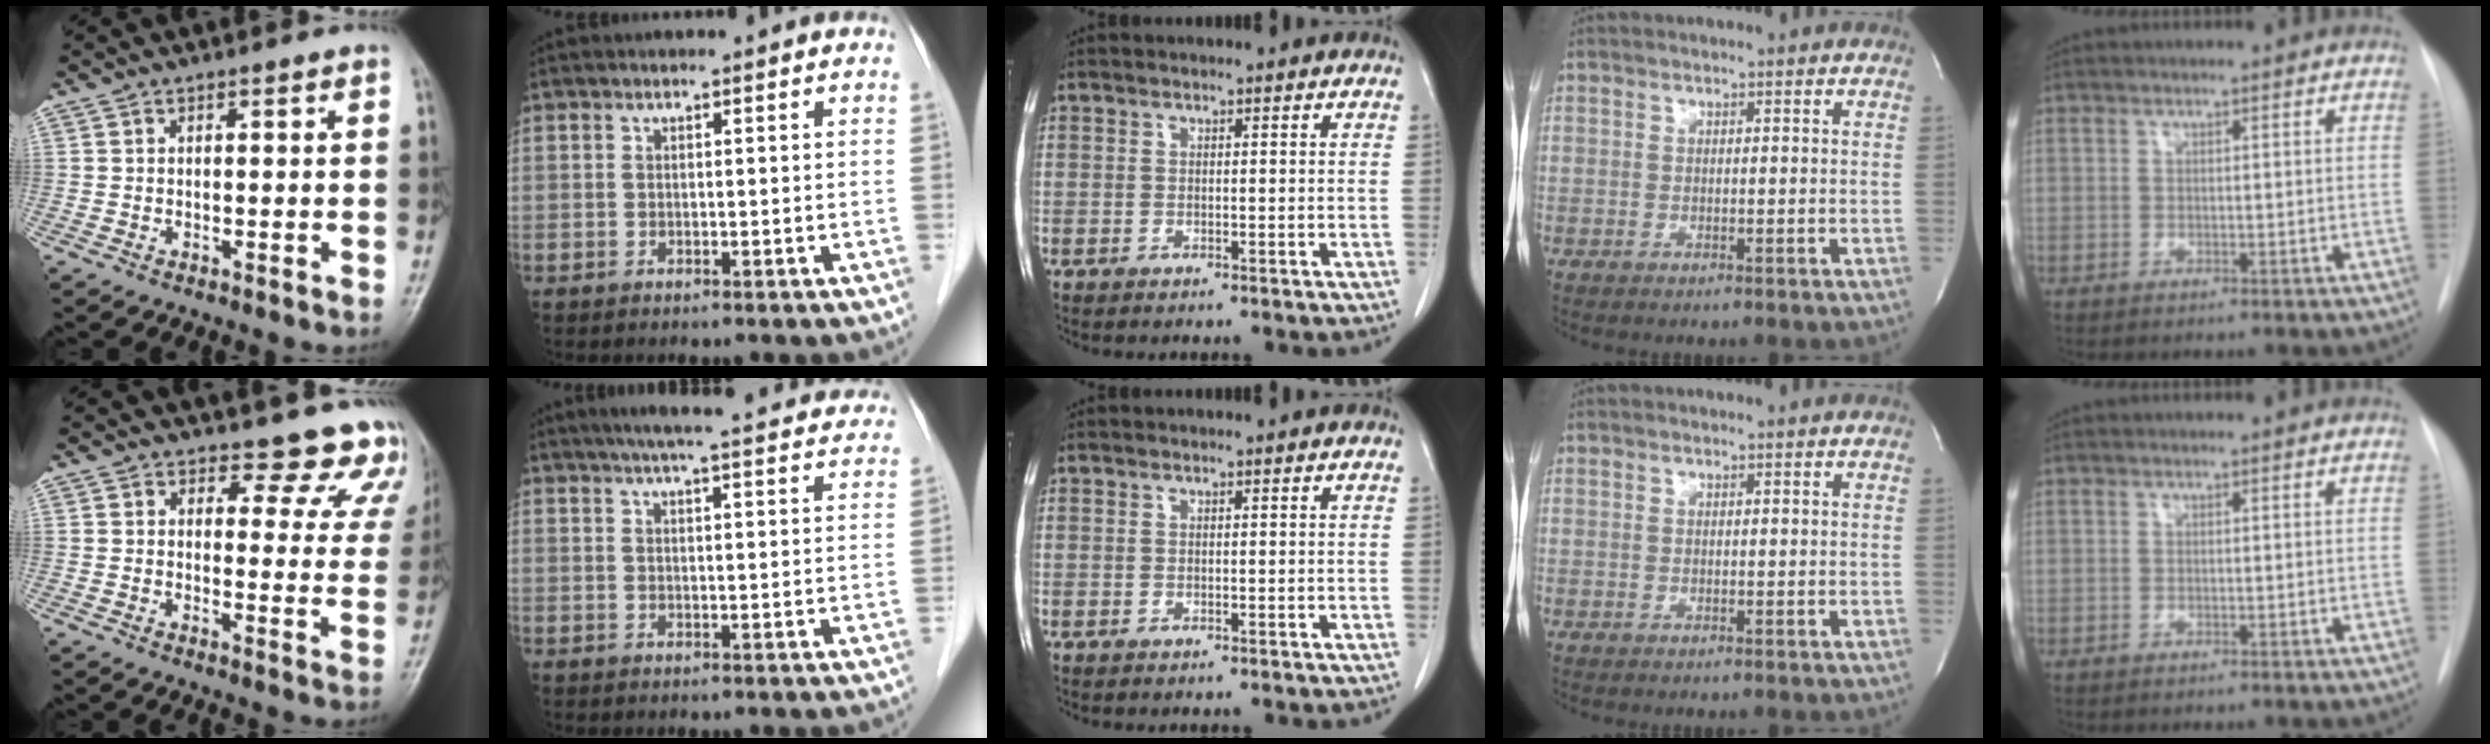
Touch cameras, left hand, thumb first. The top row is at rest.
{"thumb": {"total": 12.5, "force": [11.6, 4.7, 1.0], "torque": [0.045, -0.093, 0.100]}, "index": {"total": 19.6, "force": [17.5, 2.4, 8.5], "torque": [-0.118, 0.027, 0.217]}}